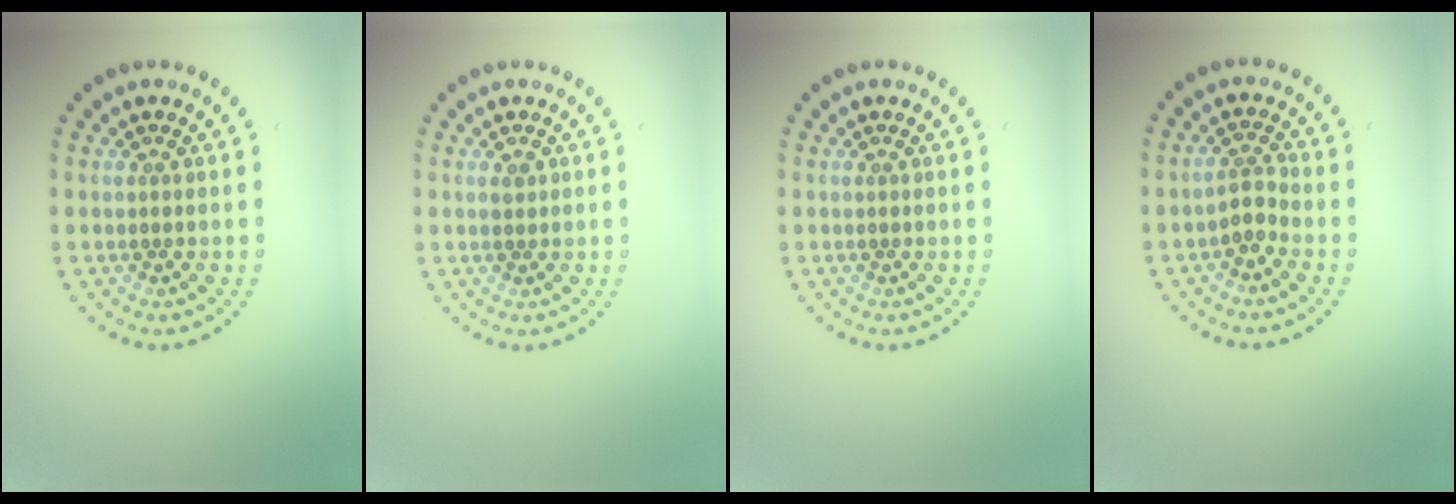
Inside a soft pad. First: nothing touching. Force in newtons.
{"total": 0.9, "press": 0.9, "slide": 0.0}
{"total": 0.0}
{"total": 1.7, "press": 1.1, "slide": 1.3}